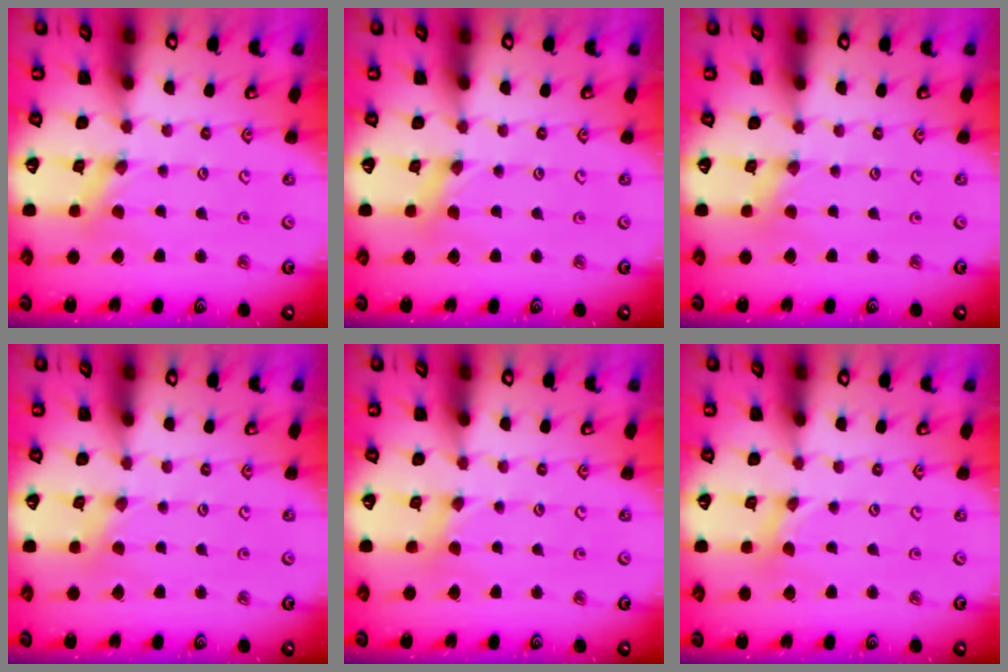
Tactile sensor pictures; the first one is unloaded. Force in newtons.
{"total": 0.0}
{"total": 0.9, "press": 0.9, "slide": 0.2}
{"total": 0.0}
{"total": 1.7, "press": 1.7, "slide": 0.4}
{"total": 0.0}